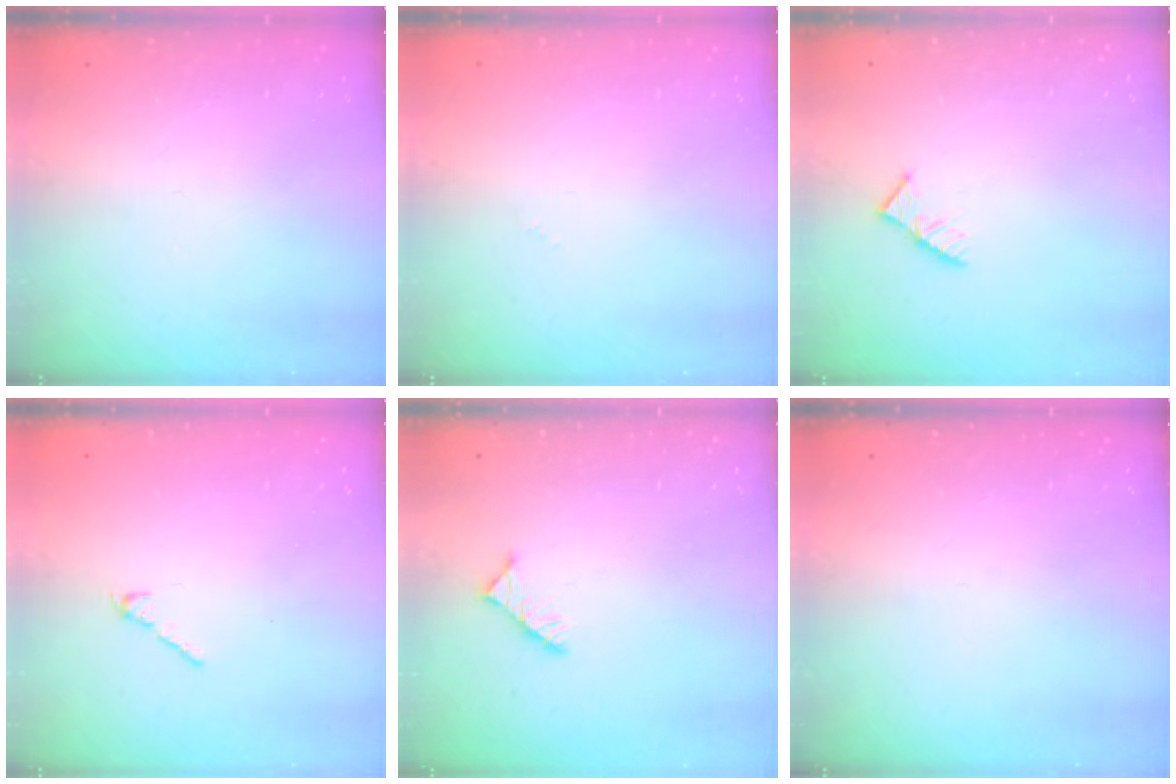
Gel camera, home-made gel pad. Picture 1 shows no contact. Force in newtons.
{"total": 0.0}
{"total": 4.4, "press": 4.3, "slide": 0.7}
{"total": 2.5, "press": 2.4, "slide": 0.7}
{"total": 2.9, "press": 2.9, "slide": 0.4}
{"total": 0.0}